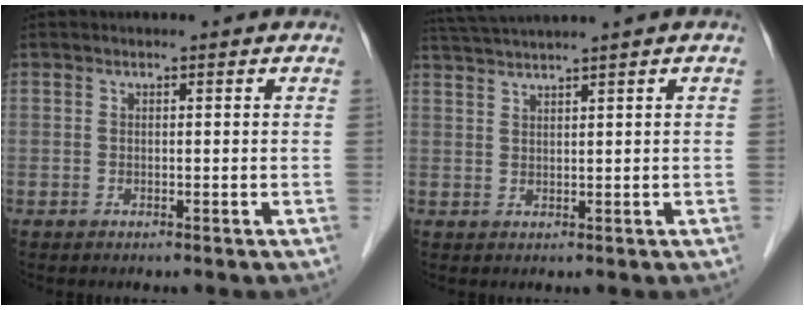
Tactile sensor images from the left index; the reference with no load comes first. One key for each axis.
{"total": 4.9, "fx": 4.2, "fy": -1.6, "fz": 2.0, "tx": -0.042, "ty": 0.012, "tz": 0.085}